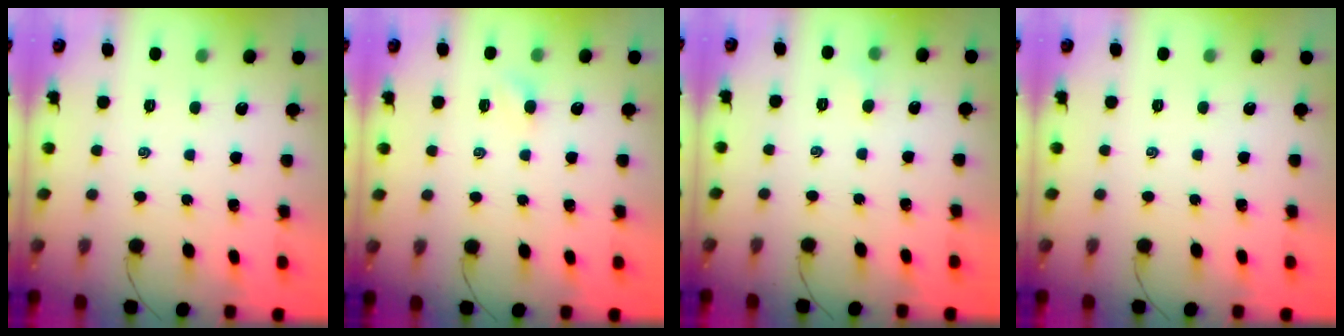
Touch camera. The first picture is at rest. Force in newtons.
{"total": 3.1, "press": 3.0, "slide": 0.9}
{"total": 2.6, "press": 2.5, "slide": 0.8}
{"total": 0.0}